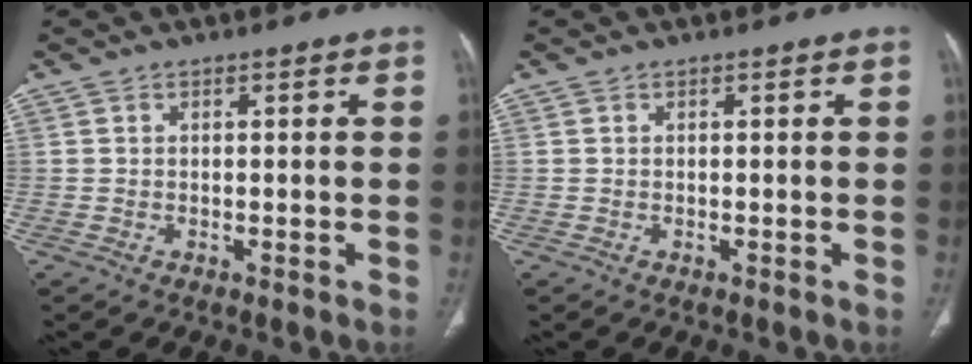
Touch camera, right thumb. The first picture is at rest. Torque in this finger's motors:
{"motor_torque": [-0.16, 0.19, 0.00, 0.00, 0.00]}